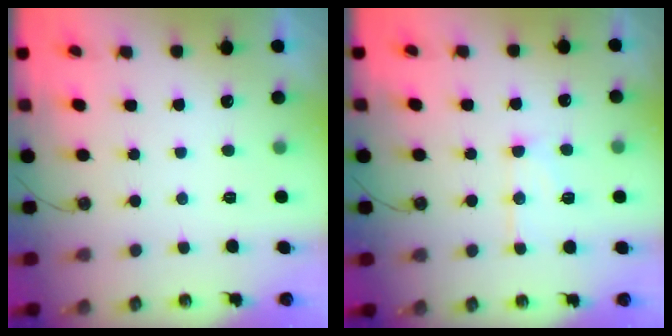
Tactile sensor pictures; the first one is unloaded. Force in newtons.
{"total": 10.0, "press": 10.0, "slide": 0.8}